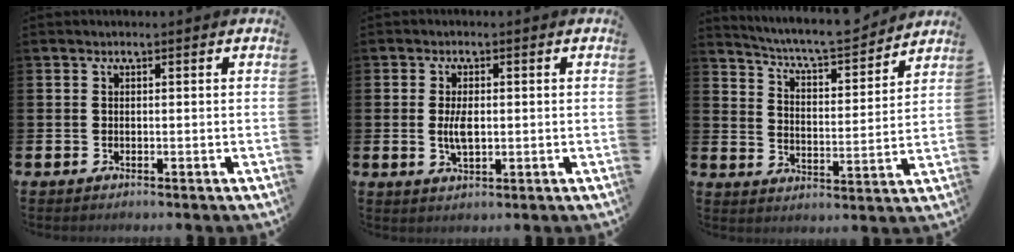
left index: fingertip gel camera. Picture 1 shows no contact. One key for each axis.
{"total": 3.5, "fx": 0.1, "fy": 1.6, "fz": 3.1, "tx": -0.051, "ty": 0.001, "tz": -0.003}
{"total": 7.0, "fx": 6.7, "fy": 0.7, "fz": 1.7, "tx": -0.056, "ty": -0.053, "tz": 0.113}